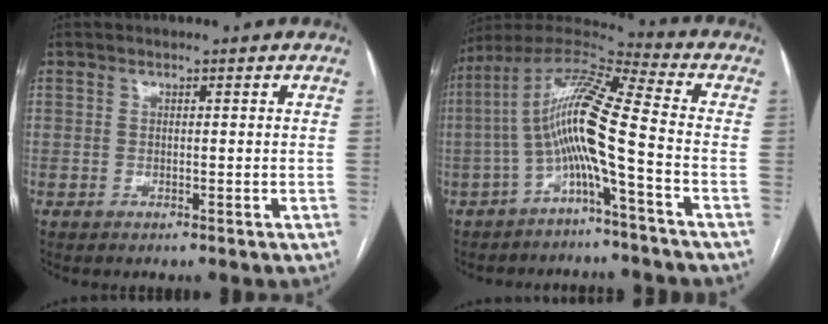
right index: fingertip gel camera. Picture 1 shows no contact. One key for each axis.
{"total": 12.0, "fx": -3.1, "fy": -0.2, "fz": 11.6, "tx": -0.224, "ty": 0.030, "tz": -0.066}